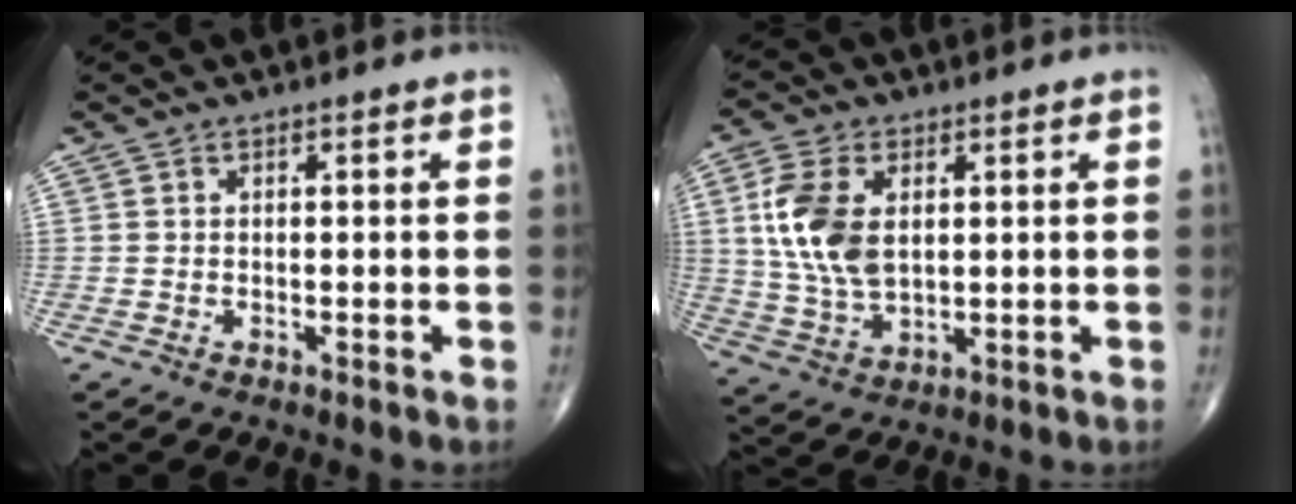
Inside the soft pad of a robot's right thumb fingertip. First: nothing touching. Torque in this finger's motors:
{"motor_torque": [0.82, 0.92, 1.30, 0.47, 0.45]}